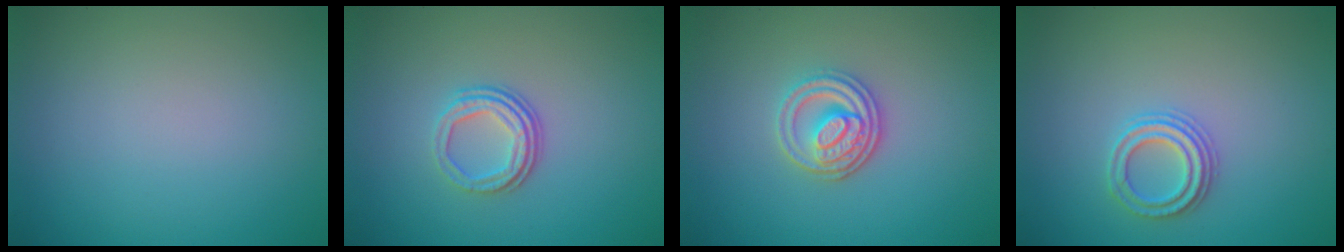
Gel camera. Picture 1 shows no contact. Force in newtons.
{"total": 3.1, "press": 2.3, "slide": 2.1}
{"total": 3.4, "press": 3.0, "slide": 1.7}
{"total": 2.3, "press": 2.2, "slide": 0.5}